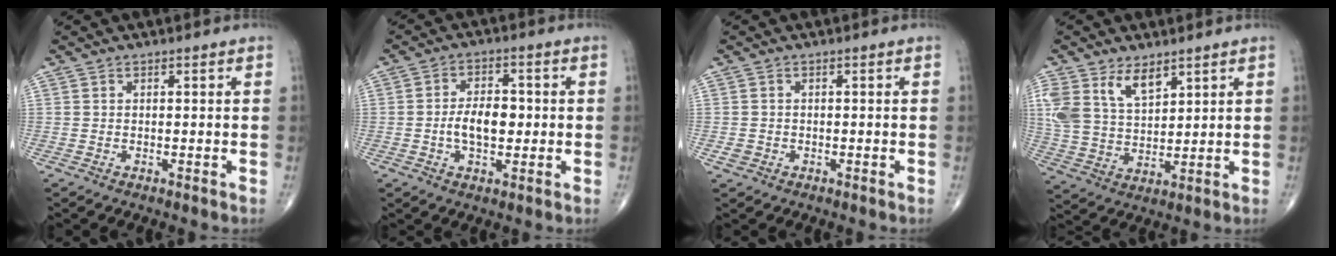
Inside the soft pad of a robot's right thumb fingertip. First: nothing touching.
{"total": 7.1, "force": [-0.6, 4.1, 5.8], "torque": [-0.094, 0.011, -0.013]}
{"total": 1.5, "force": [-0.5, 1.4, 0.5], "torque": [-0.008, 0.004, -0.007]}
{"total": 10.6, "force": [6.0, 5.8, 6.5], "torque": [-0.116, -0.023, 0.130]}